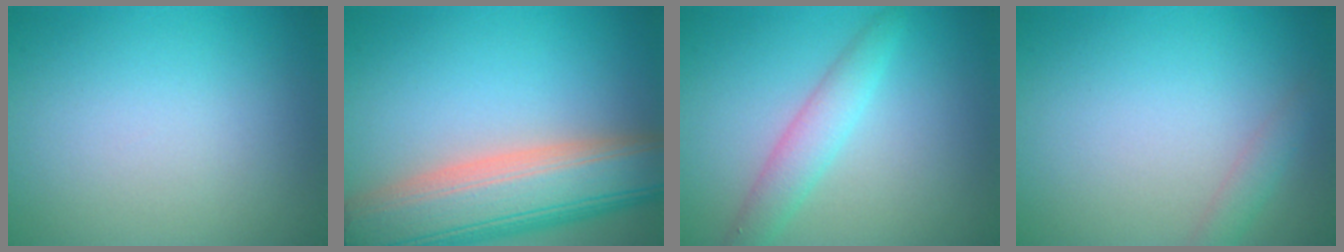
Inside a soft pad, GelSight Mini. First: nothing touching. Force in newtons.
{"total": 10.5, "press": 10.4, "slide": 0.8}
{"total": 2.8, "press": 2.8, "slide": 0.0}
{"total": 1.4, "press": 1.4, "slide": 0.0}